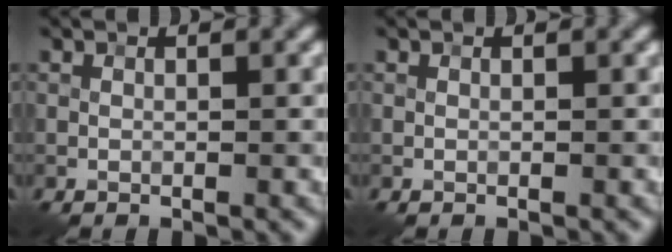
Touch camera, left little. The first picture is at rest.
{"total": 0.0}